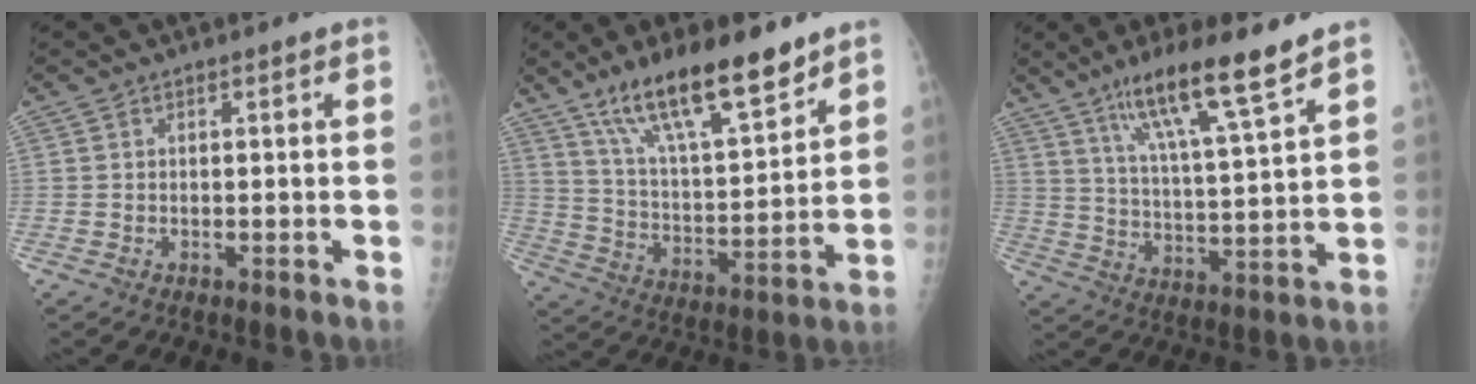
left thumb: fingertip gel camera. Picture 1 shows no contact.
{"total": 18.1, "force": [12.8, 5.1, 11.8], "torque": [-0.172, -0.067, 0.228]}
{"total": 14.3, "force": [9.8, 1.1, 10.4], "torque": [-0.176, -0.048, 0.170]}